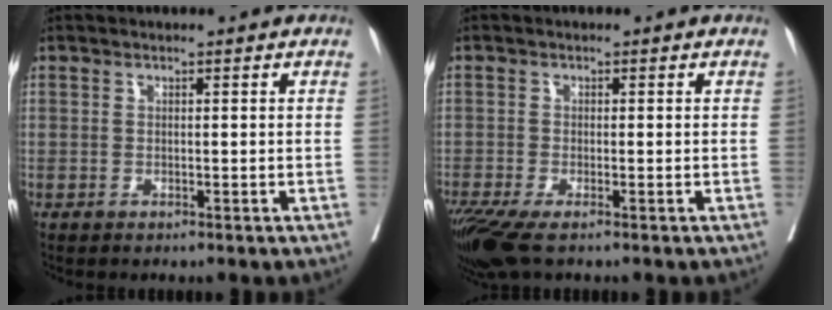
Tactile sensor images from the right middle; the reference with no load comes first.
{"total": 5.4, "force": [-3.7, 1.0, 3.8], "torque": [-0.071, -0.016, -0.070]}